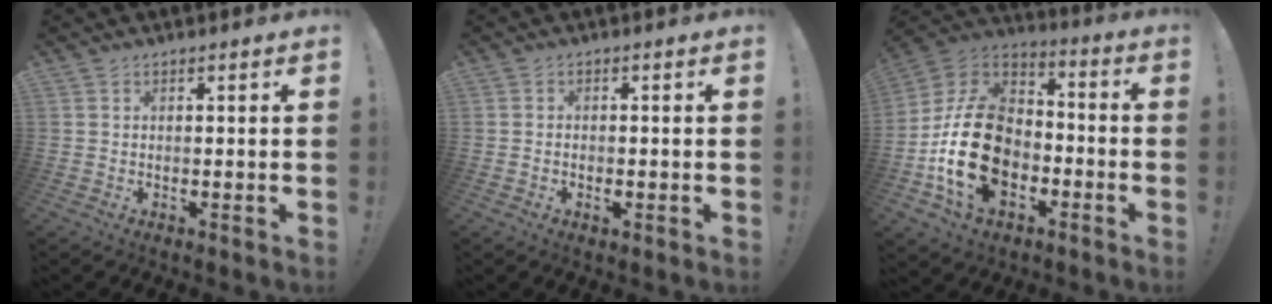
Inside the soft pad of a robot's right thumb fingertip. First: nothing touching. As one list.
[{"total": 1.4, "force": [-0.9, 0.9, 0.8], "torque": [-0.017, 0.005, -0.013]}, {"total": 23.5, "force": [-6.2, 16.6, 15.5], "torque": [-0.298, 0.046, -0.090]}]